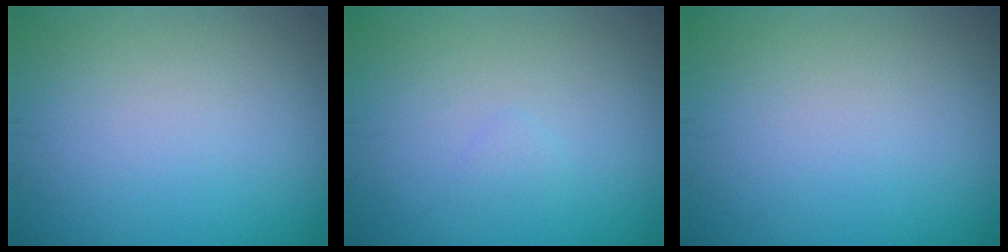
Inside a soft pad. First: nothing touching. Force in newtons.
{"total": 0.6, "press": 0.6, "slide": 0.1}
{"total": 0.0}